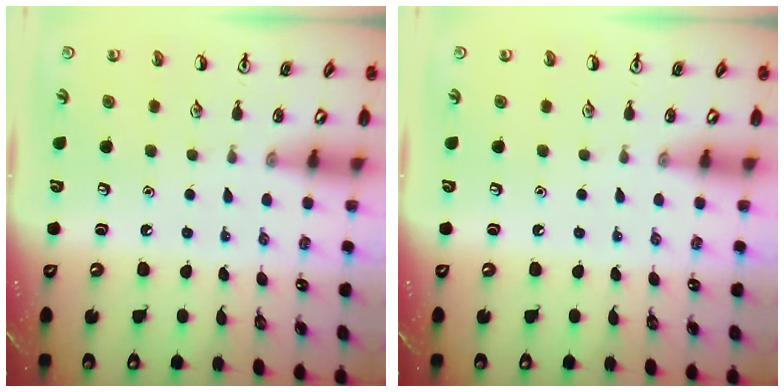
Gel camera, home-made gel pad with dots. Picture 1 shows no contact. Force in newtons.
{"total": 0.0}